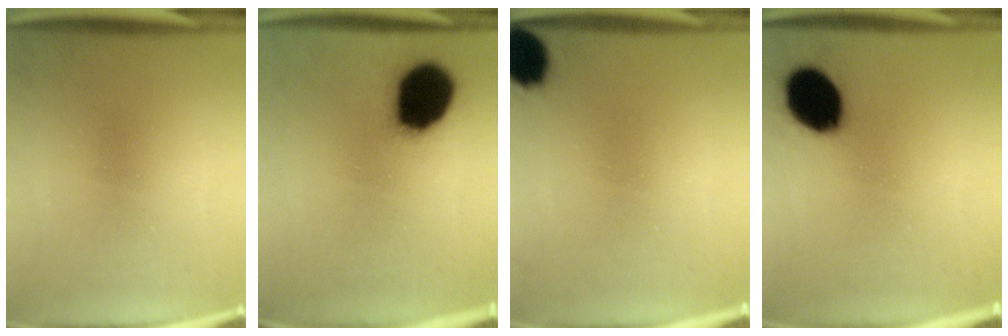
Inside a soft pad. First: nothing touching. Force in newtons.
{"total": 18.2}
{"total": 10.3}
{"total": 14.8}